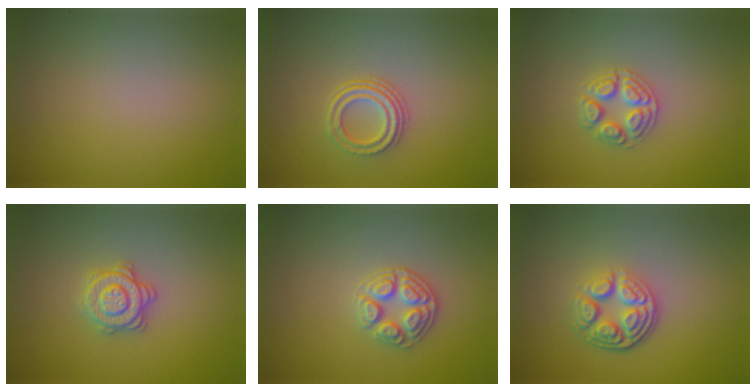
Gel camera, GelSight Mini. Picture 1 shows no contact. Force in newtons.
{"total": 3.0, "press": 2.2, "slide": 2.0}
{"total": 2.5, "press": 2.5, "slide": 0.4}
{"total": 3.1, "press": 2.9, "slide": 0.9}
{"total": 2.9, "press": 2.9, "slide": 0.1}
{"total": 4.8, "press": 3.4, "slide": 3.4}